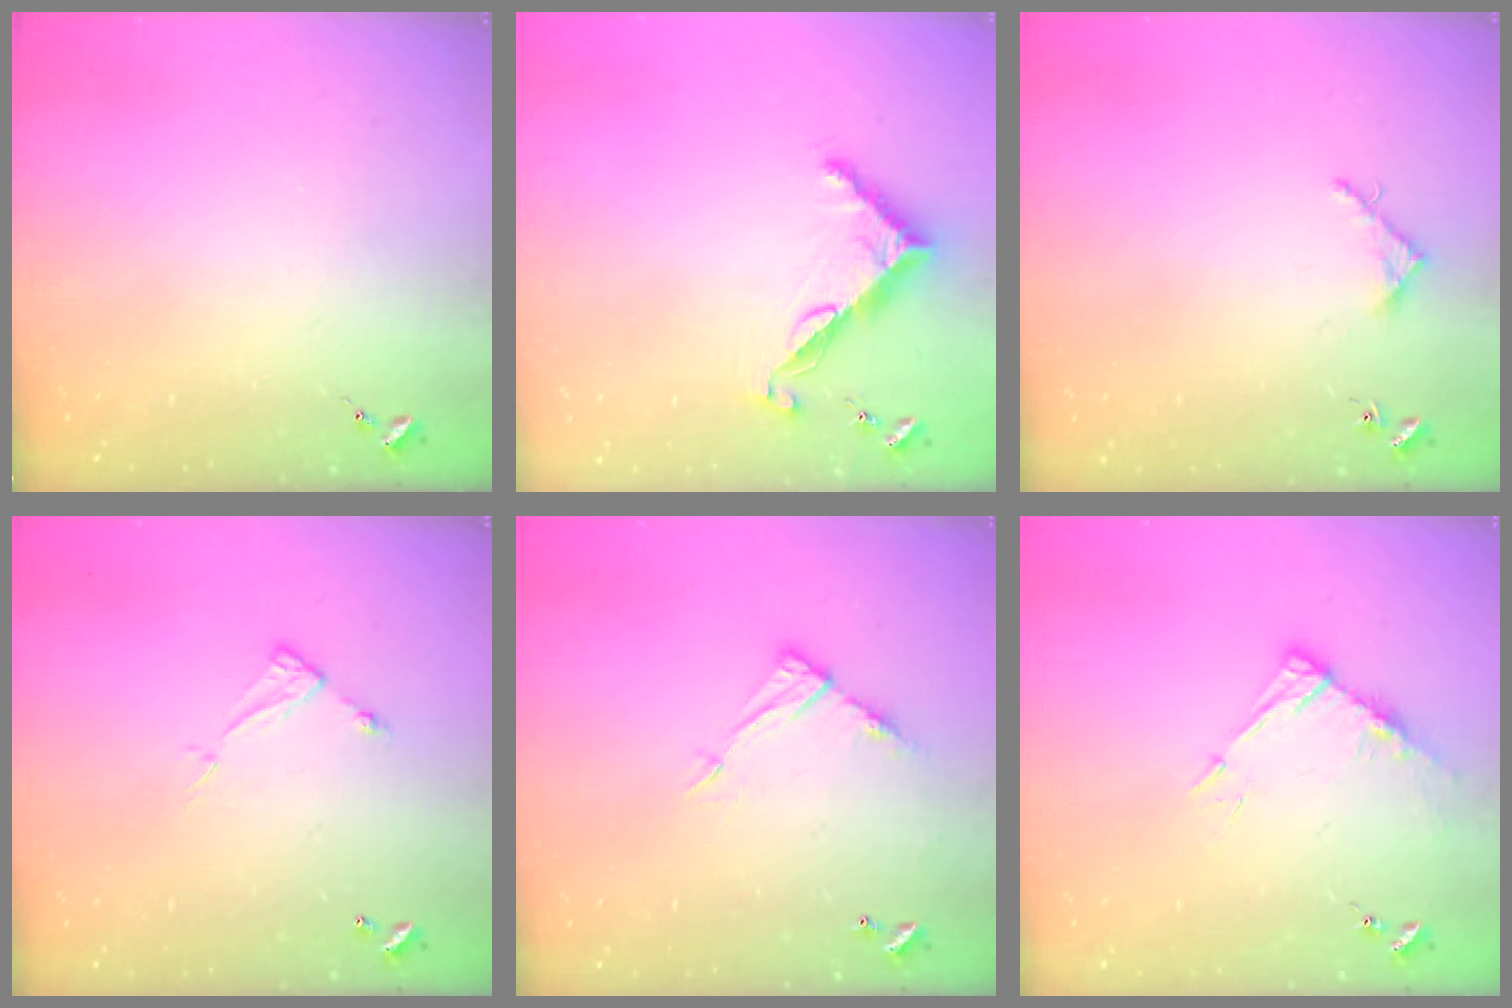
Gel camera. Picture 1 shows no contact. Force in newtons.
{"total": 8.7, "press": 8.7, "slide": 0.6}
{"total": 3.3, "press": 3.3, "slide": 0.3}
{"total": 4.9, "press": 4.8, "slide": 0.3}
{"total": 10.0, "press": 10.0, "slide": 0.5}
{"total": 9.1, "press": 9.1, "slide": 0.7}